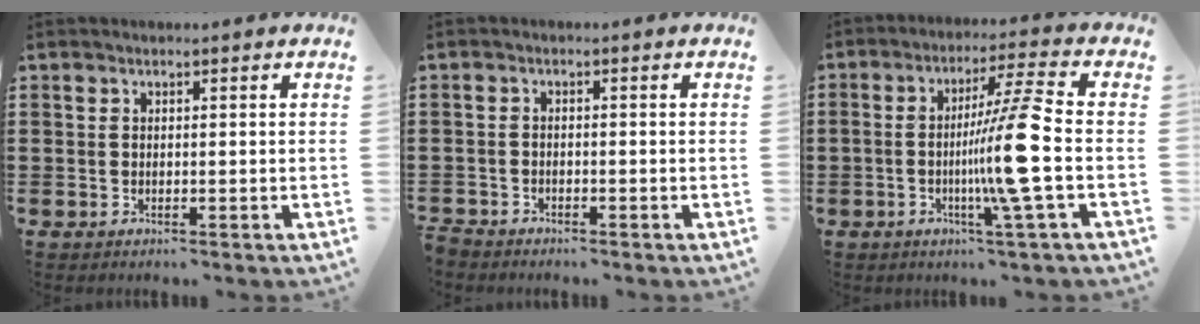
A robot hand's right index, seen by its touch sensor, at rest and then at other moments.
{"total": 1.5, "force": [-1.5, 0.3, 0.0], "torque": [-0.005, 0.002, -0.032]}
{"total": 11.5, "force": [-2.2, -0.8, 11.2], "torque": [-0.200, -0.016, -0.052]}